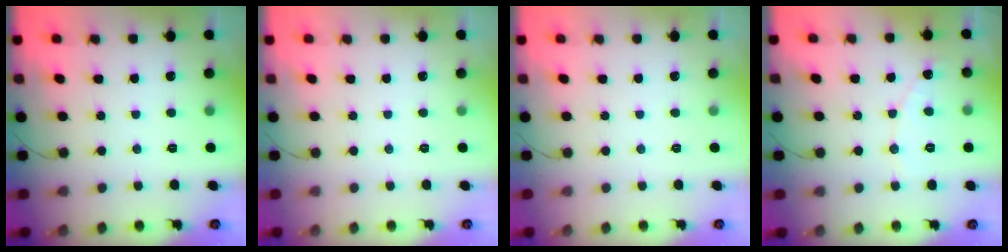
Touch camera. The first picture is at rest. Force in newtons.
{"total": 0.0}
{"total": 0.0}
{"total": 3.7, "press": 3.7, "slide": 0.4}